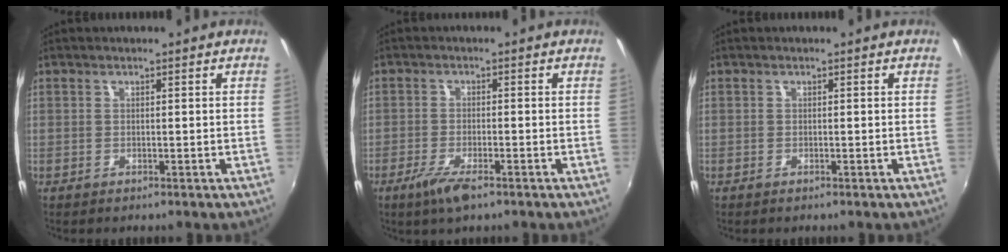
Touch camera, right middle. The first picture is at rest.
{"total": 4.8, "force": [-3.1, 1.0, 3.5], "torque": [-0.086, -0.012, -0.060]}
{"total": 0.0}